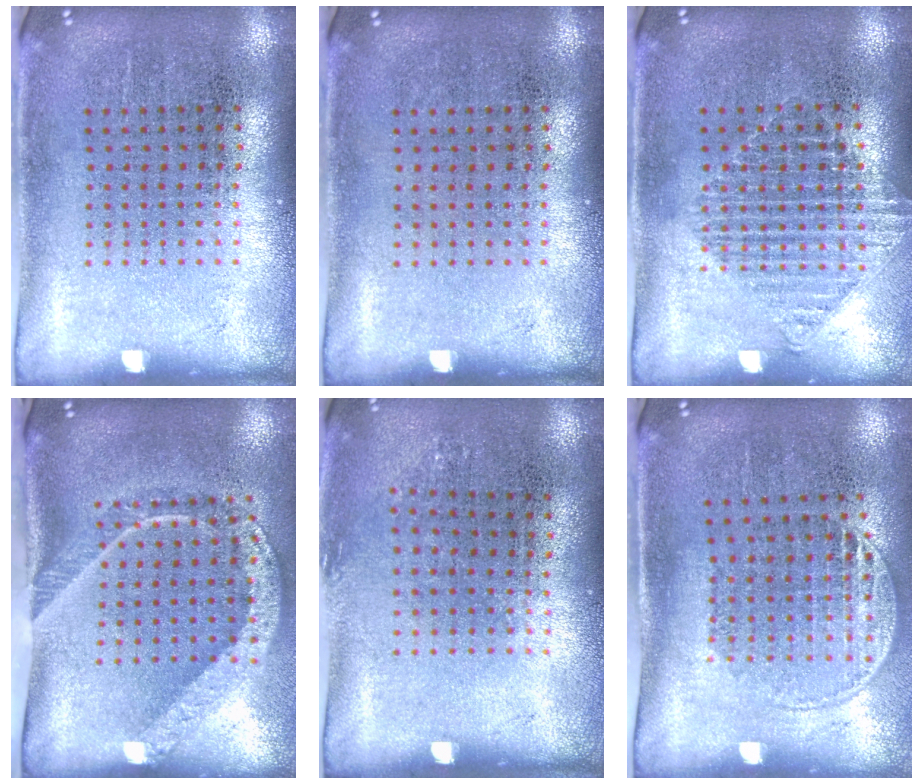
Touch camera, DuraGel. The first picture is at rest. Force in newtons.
{"total": 0.0}
{"total": 1.2, "press": 1.1, "slide": 0.3}
{"total": 2.1, "press": 1.5, "slide": 1.5}
{"total": 0.8, "press": 0.7, "slide": 0.4}
{"total": 1.6, "press": 1.3, "slide": 0.9}